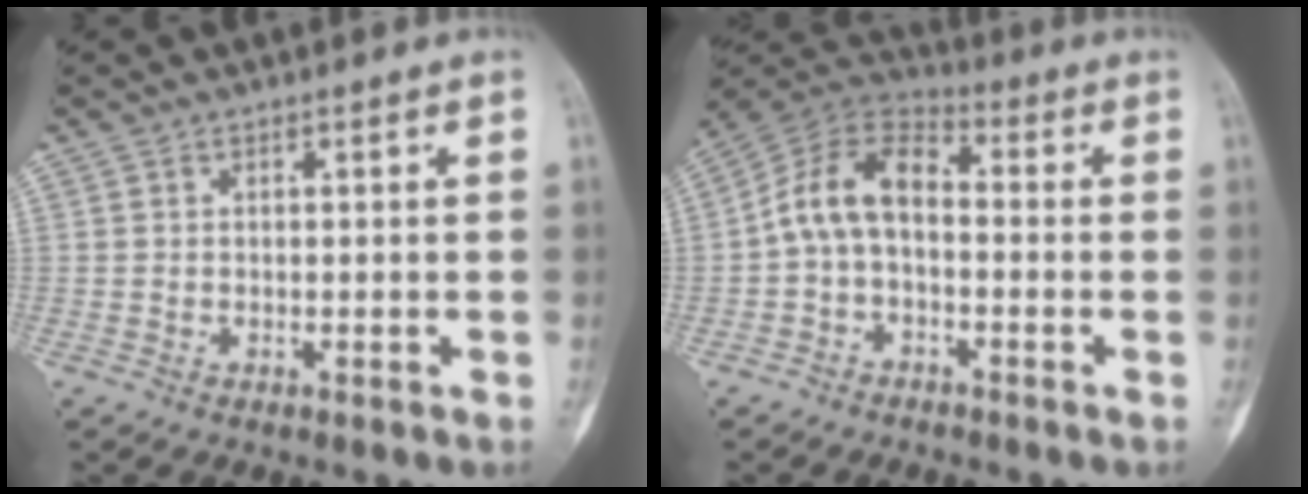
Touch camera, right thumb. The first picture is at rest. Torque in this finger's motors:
{"motor_torque": [0.66, 0.82, 0.72, -0.64, 0.10]}